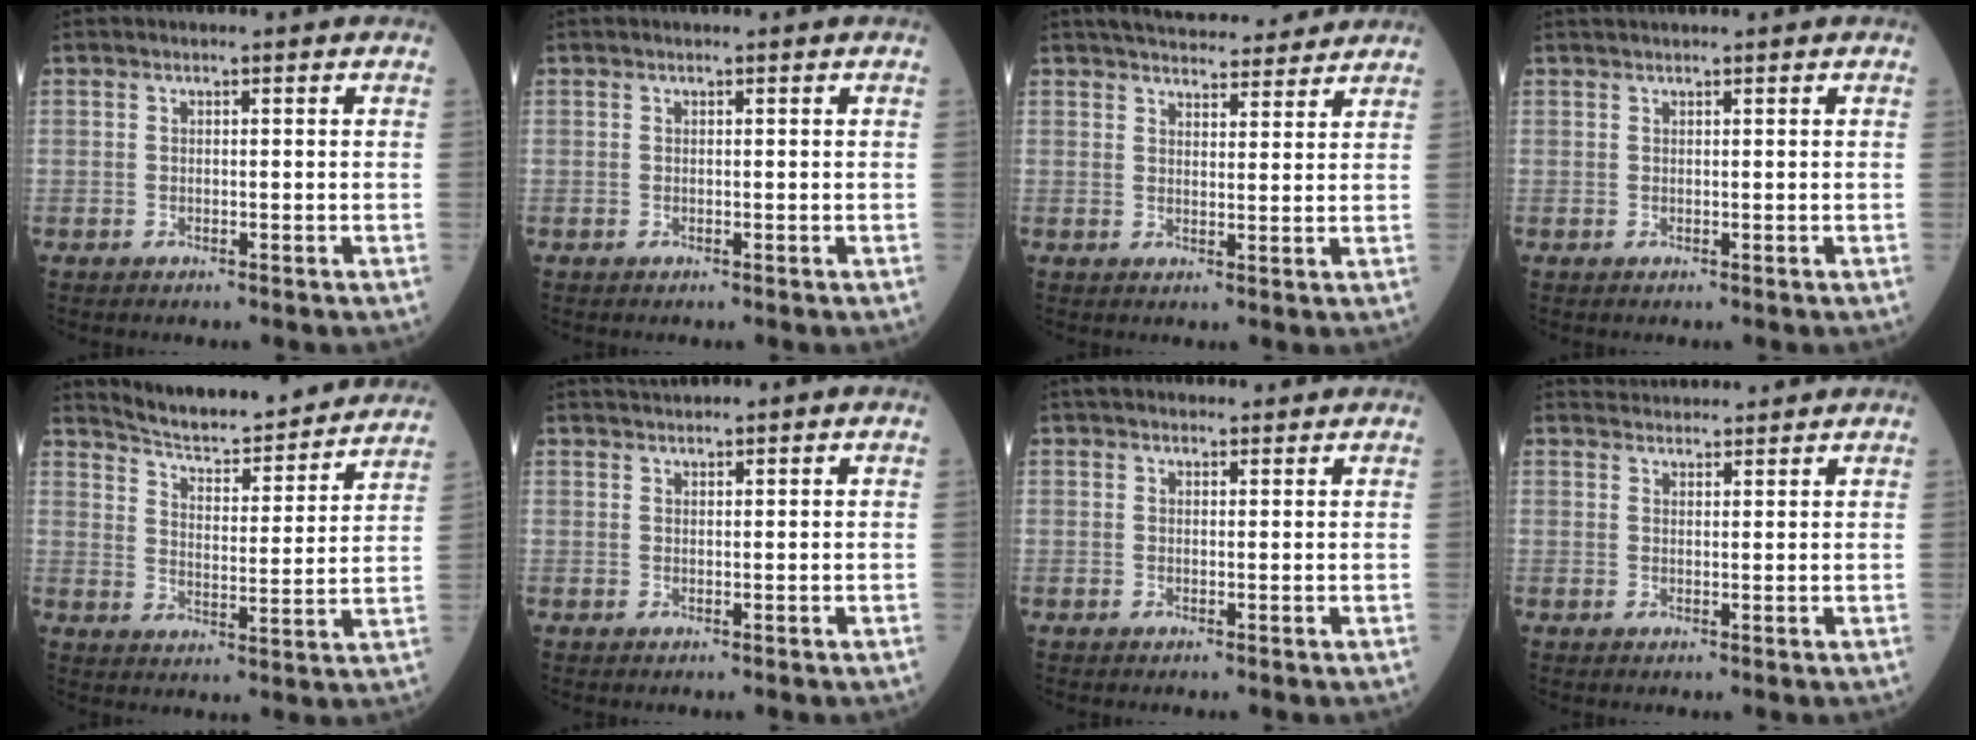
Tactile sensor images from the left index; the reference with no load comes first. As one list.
[{"total": 0.0}, {"total": 11.7, "force": [10.8, 2.5, 3.8], "torque": [-0.046, 0.016, 0.143]}, {"total": 2.1, "force": [1.9, -0.3, 0.8], "torque": [-0.007, 0.025, 0.038]}, {"total": 19.0, "force": [18.0, 2.5, 5.5], "torque": [-0.079, -0.025, 0.238]}, {"total": 1.4, "force": [1.4, -0.1, 0.1], "torque": [-0.006, 0.015, 0.032]}, {"total": 4.6, "force": [4.2, 1.4, 1.2], "torque": [-0.008, 0.032, 0.060]}, {"total": 5.1, "force": [5.1, 0.5, 0.4], "torque": [-0.010, 0.032, 0.075]}]